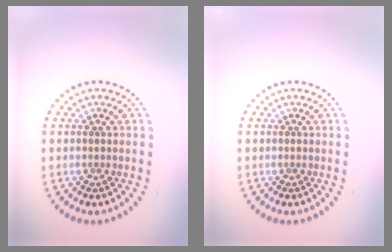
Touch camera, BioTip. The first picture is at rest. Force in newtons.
{"total": 0.0}